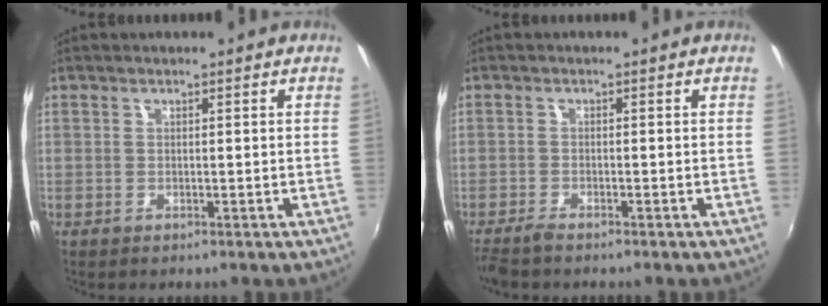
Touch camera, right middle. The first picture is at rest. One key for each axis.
{"total": 3.3, "fx": -2.9, "fy": 0.5, "fz": 1.5, "tx": -0.043, "ty": -0.014, "tz": -0.059}